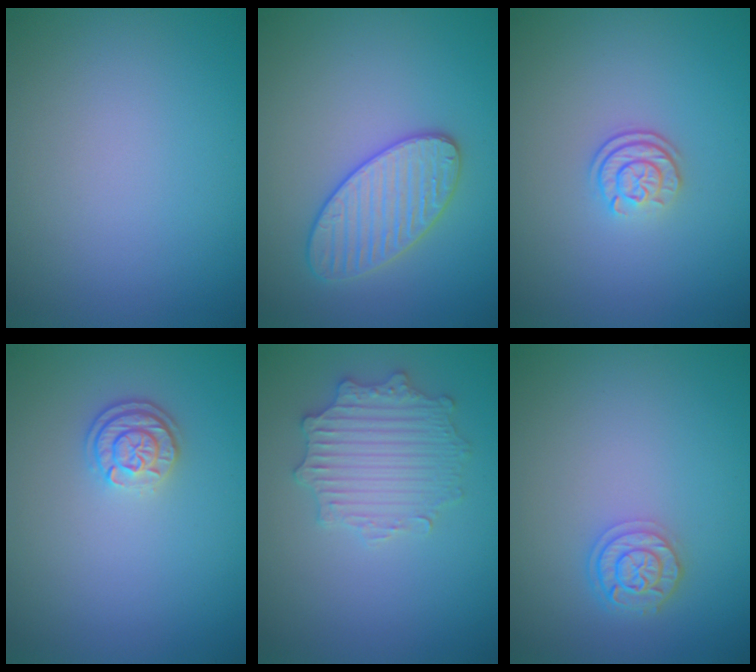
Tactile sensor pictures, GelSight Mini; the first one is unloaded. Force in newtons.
{"total": 3.5, "press": 3.5, "slide": 0.3}
{"total": 2.3, "press": 1.7, "slide": 1.5}
{"total": 2.3, "press": 2.0, "slide": 1.3}
{"total": 3.5, "press": 3.4, "slide": 0.9}
{"total": 2.5, "press": 2.1, "slide": 1.3}